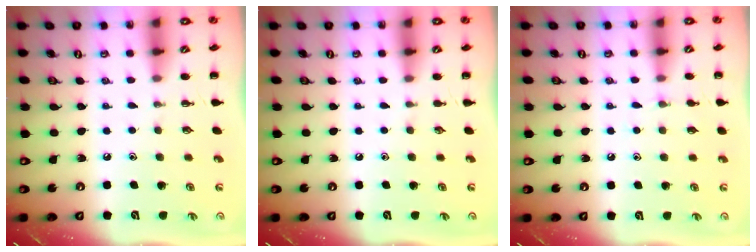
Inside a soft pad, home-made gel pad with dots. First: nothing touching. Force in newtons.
{"total": 0.0}
{"total": 4.3, "press": 4.0, "slide": 1.5}